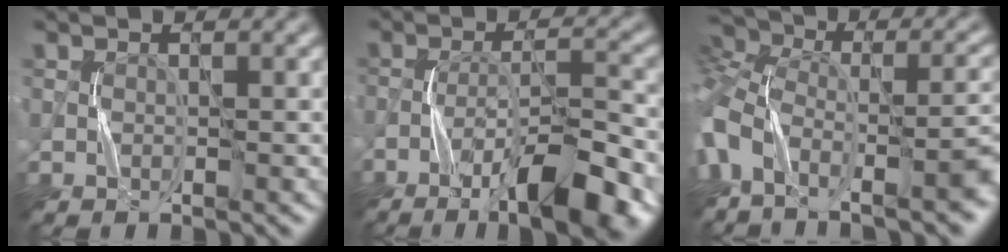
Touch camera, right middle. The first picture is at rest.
{"total": 8.9, "force": [-5.6, 2.1, 6.7], "torque": [-0.103, 0.011, -0.087]}
{"total": 10.4, "force": [-5.4, 4.7, 7.5], "torque": [-0.155, -0.014, -0.086]}